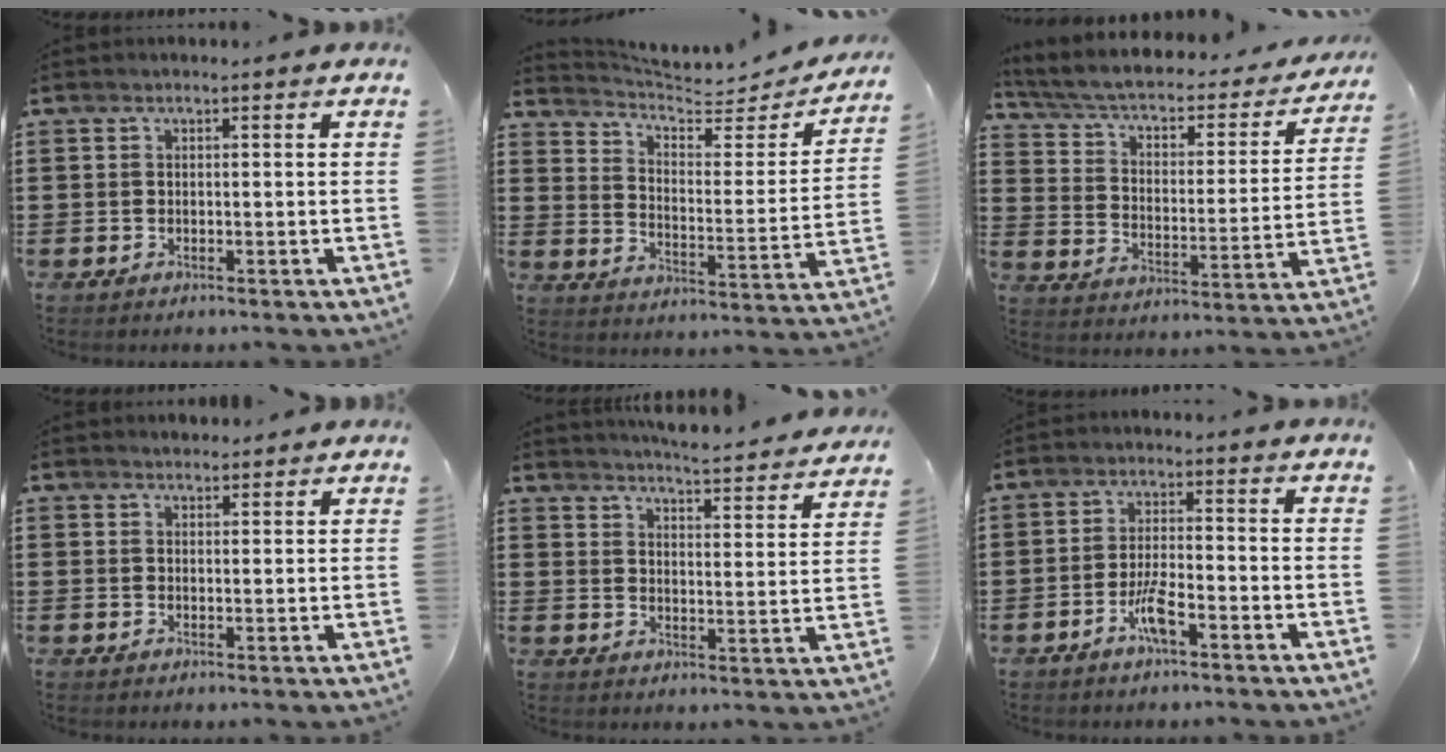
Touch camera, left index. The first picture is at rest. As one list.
[{"total": 5.4, "force": [4.9, 0.8, 2.2], "torque": [-0.067, -0.038, 0.079]}, {"total": 4.0, "force": [2.6, 1.7, 2.5], "torque": [-0.063, -0.024, 0.038]}, {"total": 1.7, "force": [1.7, 0.4, -0.1], "torque": [-0.002, 0.004, 0.033]}, {"total": 4.4, "force": [4.3, -0.7, 0.6], "torque": [-0.024, -0.042, 0.067]}, {"total": 5.1, "force": [-2.5, 1.1, 4.4], "torque": [-0.091, 0.000, -0.049]}]